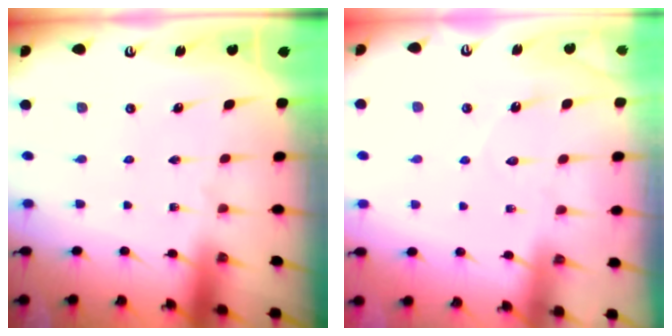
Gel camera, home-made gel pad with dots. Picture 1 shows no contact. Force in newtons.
{"total": 5.8, "press": 5.8, "slide": 0.5}